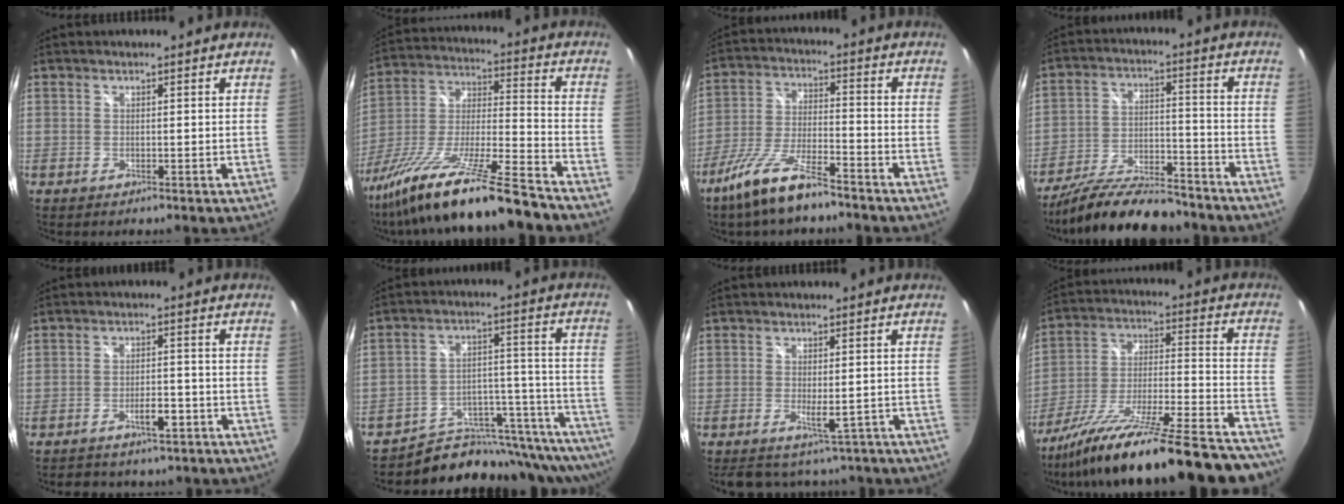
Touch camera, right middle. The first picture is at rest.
{"total": 24.3, "force": [-18.5, 0.9, 15.7], "torque": [-0.280, -0.046, -0.317]}
{"total": 11.7, "force": [-8.7, 2.3, 7.5], "torque": [-0.158, -0.012, -0.160]}
{"total": 17.9, "force": [-15.1, 4.5, 8.4], "torque": [-0.164, -0.018, -0.240]}
{"total": 7.1, "force": [-5.5, 3.2, 3.1], "torque": [-0.060, 0.016, -0.067]}
{"total": 22.5, "force": [-20.2, 7.4, 6.6], "torque": [-0.073, 0.030, -0.277]}
{"total": 9.5, "force": [-7.9, 3.7, 3.7], "torque": [-0.065, 0.002, -0.095]}
{"total": 34.2, "force": [-28.7, 3.9, 18.2], "torque": [-0.254, -0.060, -0.424]}